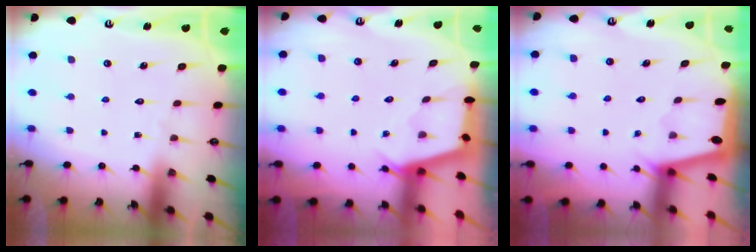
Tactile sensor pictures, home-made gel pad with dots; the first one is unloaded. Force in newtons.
{"total": 2.6, "press": 2.6, "slide": 0.3}
{"total": 1.8, "press": 1.8, "slide": 0.3}